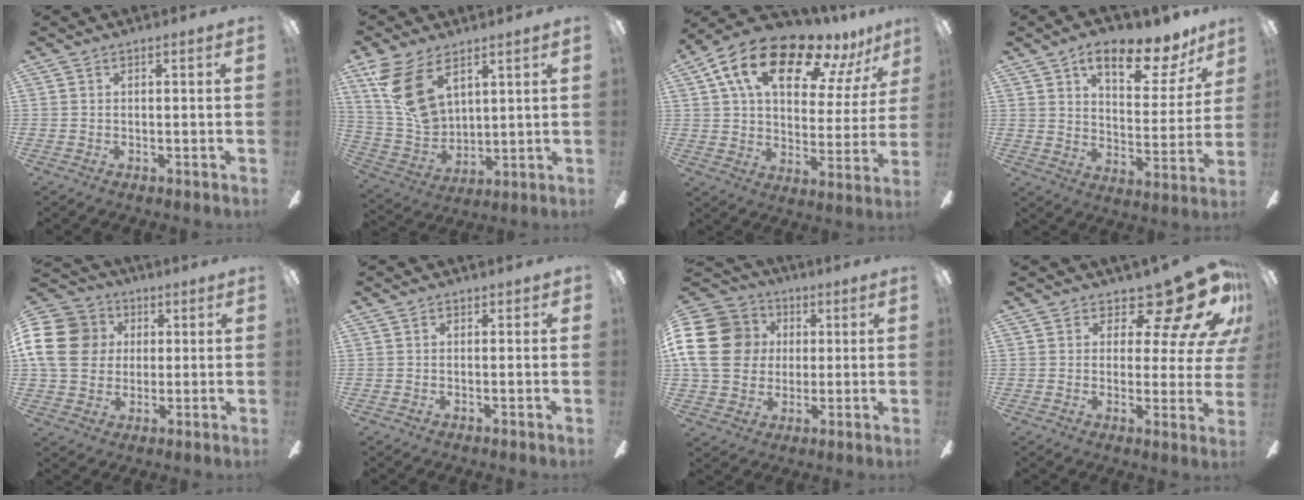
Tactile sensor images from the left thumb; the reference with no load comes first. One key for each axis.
{"total": 16.2, "fx": 8.7, "fy": 9.5, "fz": 9.9, "tx": -0.221, "ty": -0.021, "tz": 0.167}
{"total": 19.8, "fx": 12.5, "fy": 9.0, "fz": 12.5, "tx": -0.214, "ty": -0.065, "tz": 0.210}
{"total": 14.7, "fx": 10.6, "fy": 5.5, "fz": 8.6, "tx": -0.126, "ty": -0.061, "tz": 0.176}
{"total": 16.4, "fx": 3.3, "fy": 13.9, "fz": 8.1, "tx": -0.171, "ty": 0.007, "tz": 0.065}
{"total": 0.8, "fx": 0.5, "fy": 0.6, "fz": 0.2, "tx": -0.004, "ty": 0.004, "tz": 0.008}
{"total": 18.9, "fx": 2.6, "fy": 15.9, "fz": 9.8, "tx": -0.192, "ty": 0.014, "tz": 0.052}
{"total": 16.3, "fx": 11.0, "fy": 6.7, "fz": 10.0, "tx": -0.134, "ty": -0.079, "tz": 0.184}